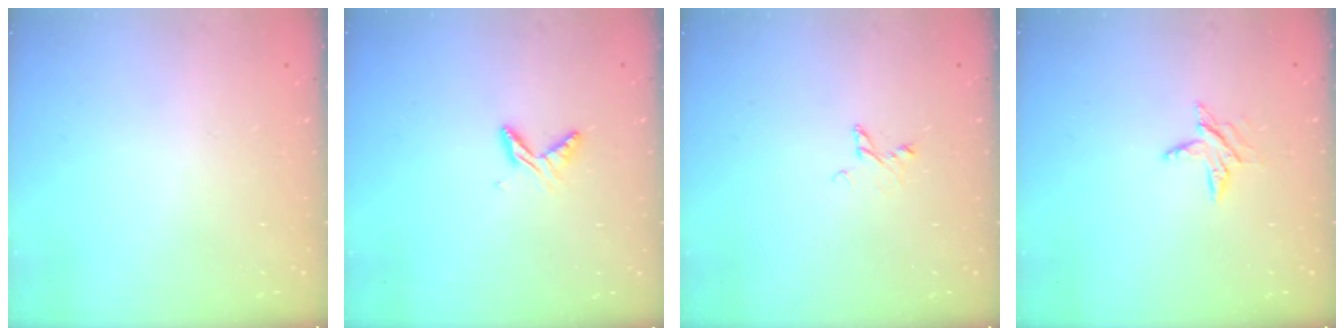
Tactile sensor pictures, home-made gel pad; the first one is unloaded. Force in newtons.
{"total": 6.4, "press": 6.4, "slide": 0.6}
{"total": 3.5, "press": 3.5, "slide": 0.4}
{"total": 6.4, "press": 6.3, "slide": 0.5}